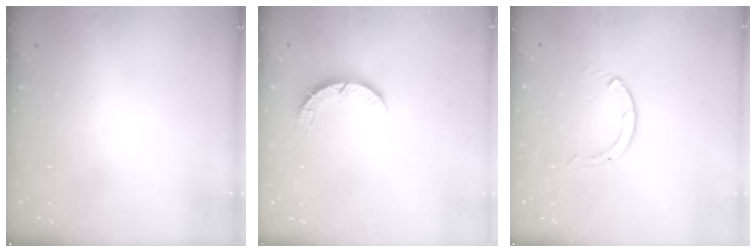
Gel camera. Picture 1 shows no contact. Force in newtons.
{"total": 3.6, "press": 3.5, "slide": 0.5}
{"total": 0.0}